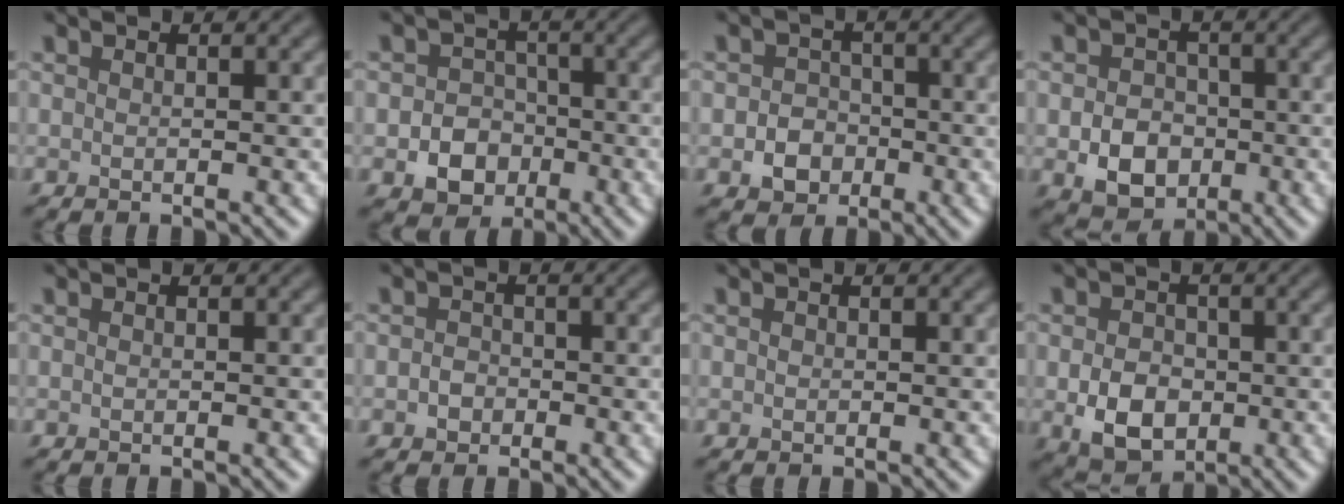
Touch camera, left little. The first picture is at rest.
{"total": 4.2, "force": [-1.4, 3.4, 1.8], "torque": [-0.011, -0.003, -0.032]}
{"total": 3.0, "force": [-0.9, 2.5, 1.2], "torque": [-0.015, -0.001, -0.018]}
{"total": 4.9, "force": [-1.3, 3.8, 2.8], "torque": [-0.049, -0.006, -0.026]}
{"total": 0.0}
{"total": 1.3, "force": [-0.4, 1.2, 0.5], "torque": [-0.005, -0.003, -0.012]}
{"total": 0.0}
{"total": 5.2, "force": [-1.0, 3.8, 3.3], "torque": [-0.067, -0.011, -0.020]}